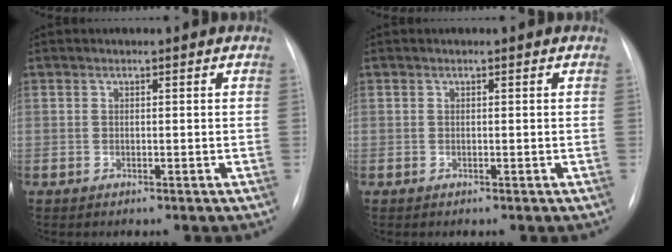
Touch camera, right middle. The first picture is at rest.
{"total": 0.0}